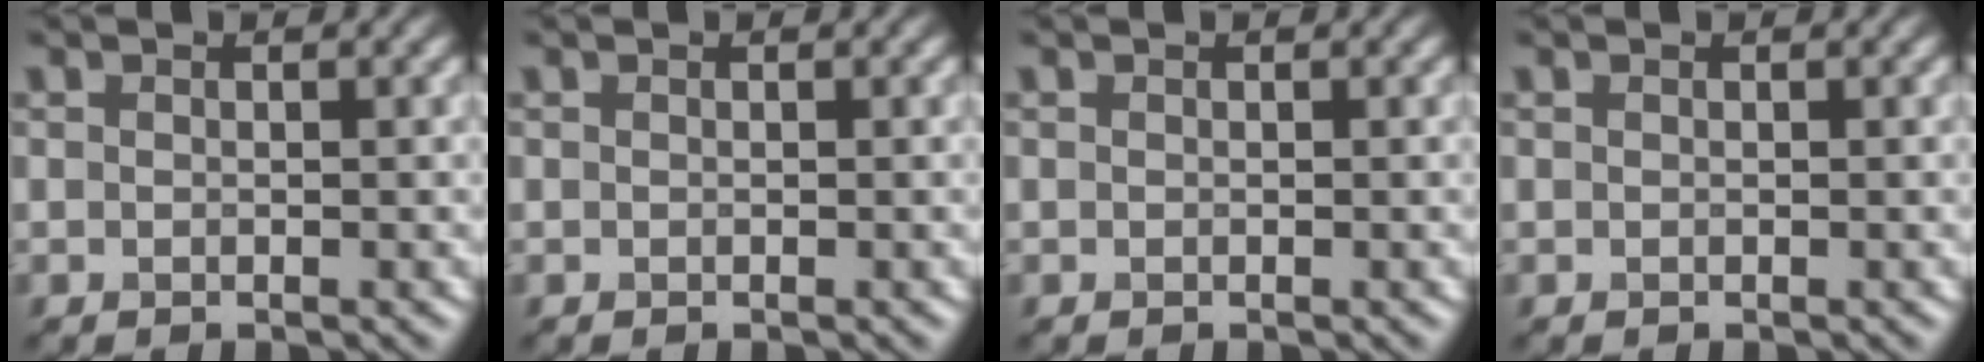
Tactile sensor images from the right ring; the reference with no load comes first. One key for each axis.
{"total": 0.0}
{"total": 0.0}
{"total": 0.0}